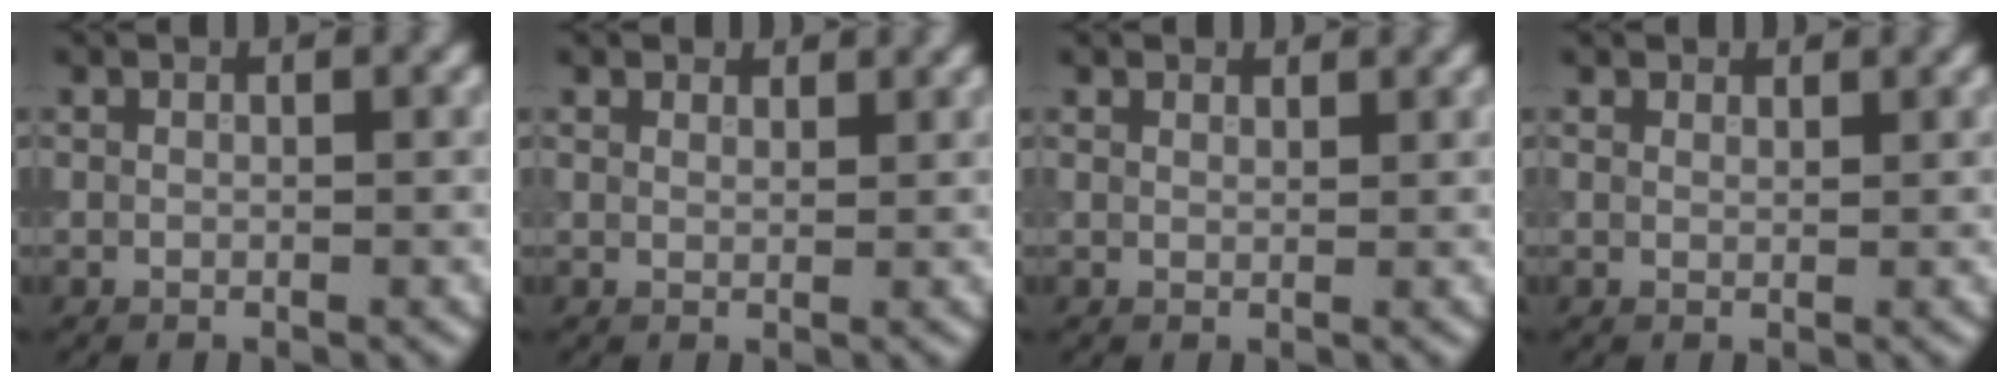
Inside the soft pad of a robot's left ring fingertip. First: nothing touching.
{"total": 2.2, "force": [1.9, 0.9, 0.5], "torque": [-0.013, -0.006, 0.036]}
{"total": 1.8, "force": [1.6, 0.7, 0.5], "torque": [-0.009, -0.006, 0.030]}
{"total": 1.5, "force": [1.4, 0.6, 0.3], "torque": [-0.008, -0.002, 0.017]}